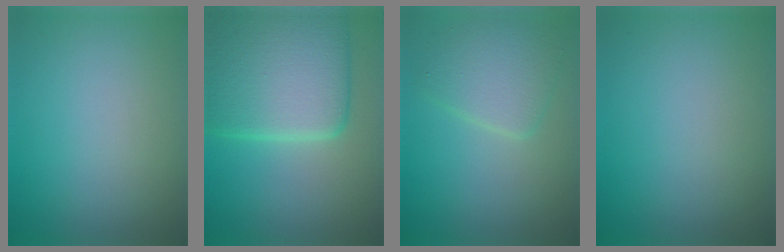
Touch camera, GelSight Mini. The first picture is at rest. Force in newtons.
{"total": 10.8, "press": 10.8, "slide": 0.7}
{"total": 3.6, "press": 3.6, "slide": 0.1}
{"total": 0.0}